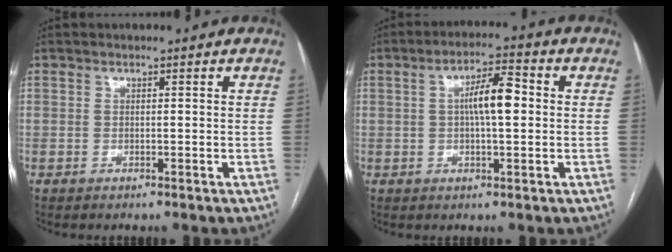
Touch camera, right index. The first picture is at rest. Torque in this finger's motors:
{"motor_torque": [1.16, 0.02, 0.58, 0.14]}